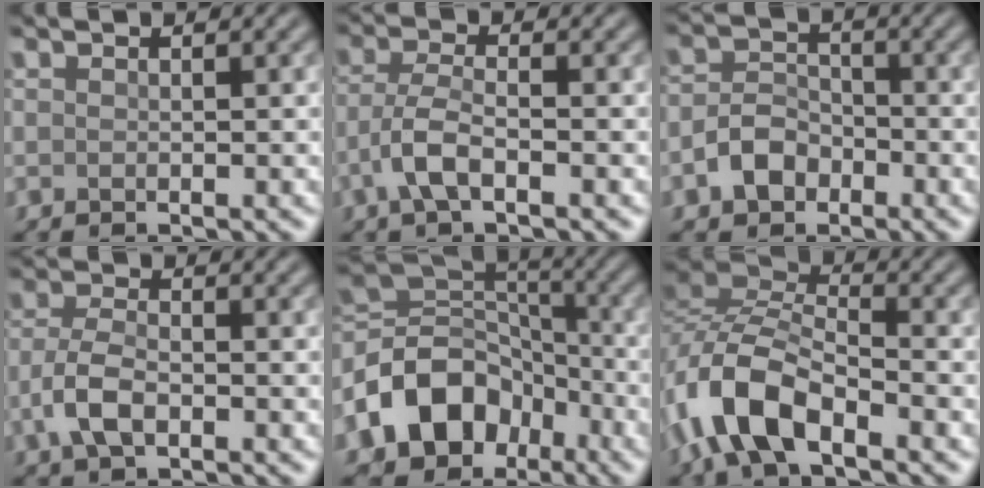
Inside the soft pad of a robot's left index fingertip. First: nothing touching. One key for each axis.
{"total": 3.6, "fx": -1.6, "fy": 1.3, "fz": 3.0, "tx": -0.068, "ty": 0.002, "tz": -0.040}
{"total": 3.5, "fx": -1.8, "fy": 2.5, "fz": 1.7, "tx": -0.030, "ty": 0.006, "tz": -0.040}
{"total": 3.8, "fx": -1.4, "fy": 2.0, "fz": 2.9, "tx": -0.065, "ty": -0.001, "tz": -0.037}
{"total": 10.7, "fx": -4.8, "fy": 7.9, "fz": 5.4, "tx": -0.100, "ty": 0.004, "tz": -0.101}
{"total": 9.1, "fx": -4.8, "fy": 4.2, "fz": 6.5, "tx": -0.134, "ty": 0.007, "tz": -0.107}